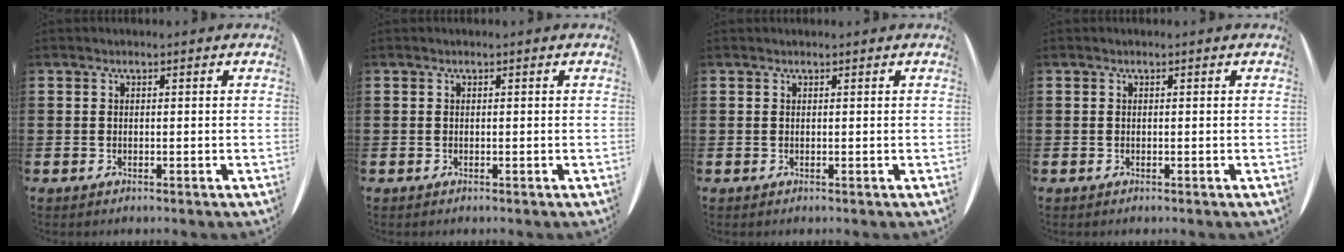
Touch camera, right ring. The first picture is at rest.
{"total": 0.0}
{"total": 0.0}
{"total": 0.0}